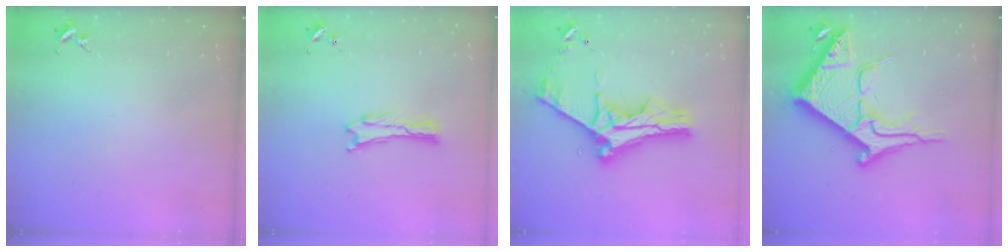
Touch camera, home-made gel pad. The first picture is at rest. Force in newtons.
{"total": 0.0}
{"total": 10.9, "press": 10.8, "slide": 1.0}
{"total": 13.9, "press": 13.9, "slide": 1.5}